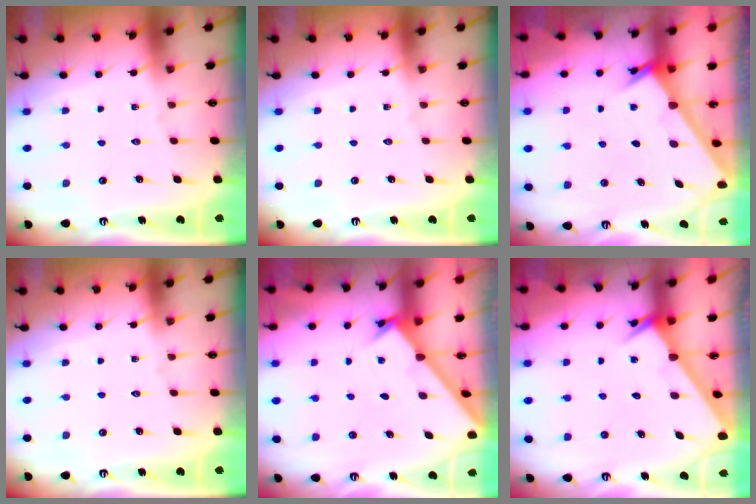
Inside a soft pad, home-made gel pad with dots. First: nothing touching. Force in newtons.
{"total": 0.0}
{"total": 2.3, "press": 2.3, "slide": 0.2}
{"total": 0.0}
{"total": 1.7, "press": 1.7, "slide": 0.2}
{"total": 2.5, "press": 2.5, "slide": 0.1}